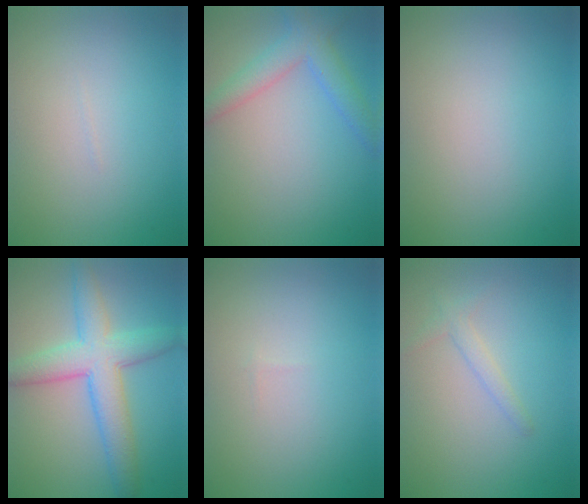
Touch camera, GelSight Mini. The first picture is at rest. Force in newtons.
{"total": 3.6, "press": 3.6, "slide": 0.2}
{"total": 0.0}
{"total": 6.2, "press": 6.2, "slide": 0.2}
{"total": 0.0}
{"total": 1.4, "press": 1.4, "slide": 0.1}